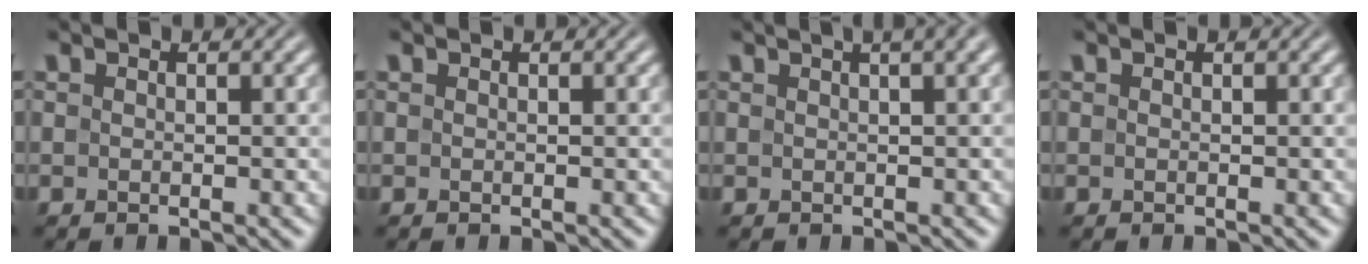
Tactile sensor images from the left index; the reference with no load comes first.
{"total": 0.0}
{"total": 5.1, "force": [2.9, 1.9, 3.8], "torque": [-0.026, 0.030, 0.011]}
{"total": 0.0}